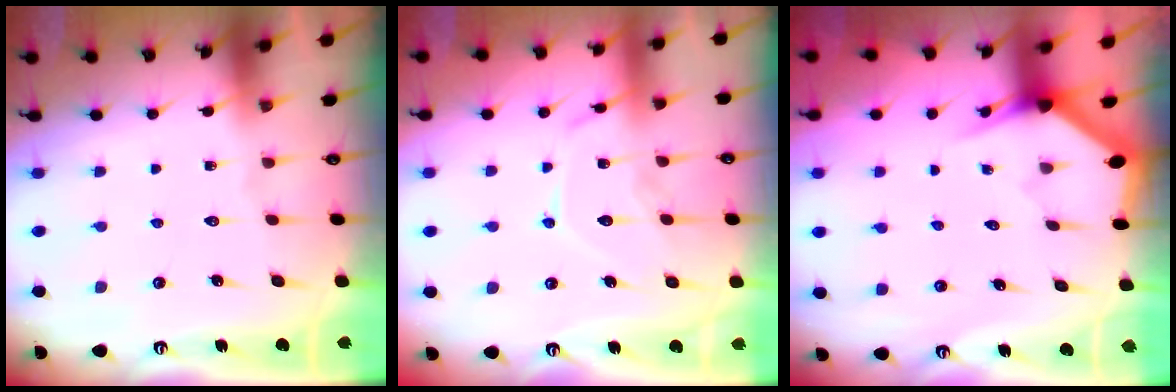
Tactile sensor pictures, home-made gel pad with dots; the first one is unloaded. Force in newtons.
{"total": 12.0, "press": 12.0, "slide": 0.9}
{"total": 3.2, "press": 3.2, "slide": 0.1}